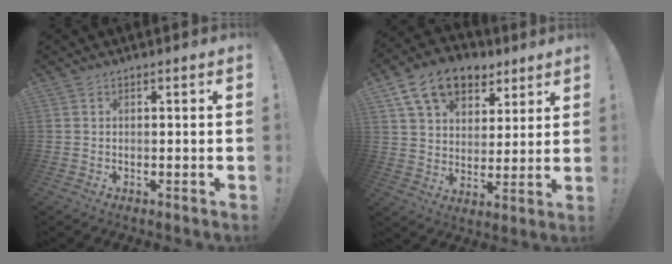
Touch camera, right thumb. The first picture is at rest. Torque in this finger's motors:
{"motor_torque": [0.72, 2.00, 0.42, -0.06, 0.09]}